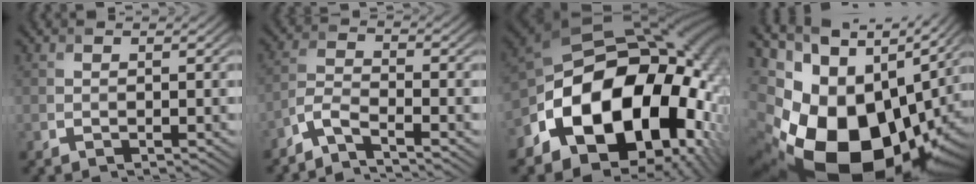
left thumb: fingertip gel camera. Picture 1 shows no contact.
{"total": 3.8, "force": [-3.2, 0.6, 1.9], "torque": [-0.047, -0.002, -0.082]}
{"total": 21.5, "force": [-6.3, 14.5, 14.5], "torque": [-0.260, -0.037, -0.087]}
{"total": 20.8, "force": [-2.2, 13.9, 15.4], "torque": [-0.309, -0.045, 0.000]}